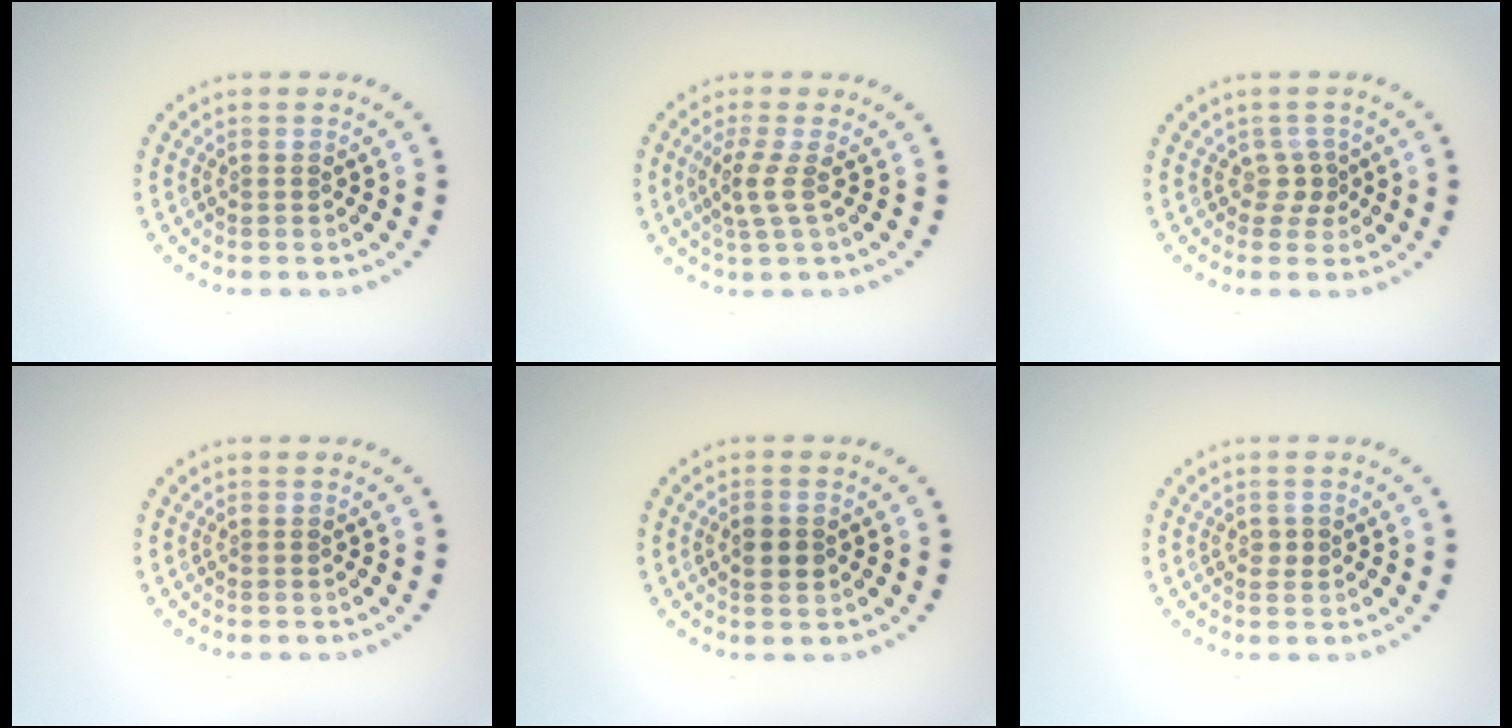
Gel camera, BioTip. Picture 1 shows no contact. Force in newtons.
{"total": 2.1, "press": 1.5, "slide": 1.5}
{"total": 1.5, "press": 1.0, "slide": 1.0}
{"total": 0.0}
{"total": 2.2, "press": 2.2, "slide": 0.2}
{"total": 0.9, "press": 0.9, "slide": 0.1}